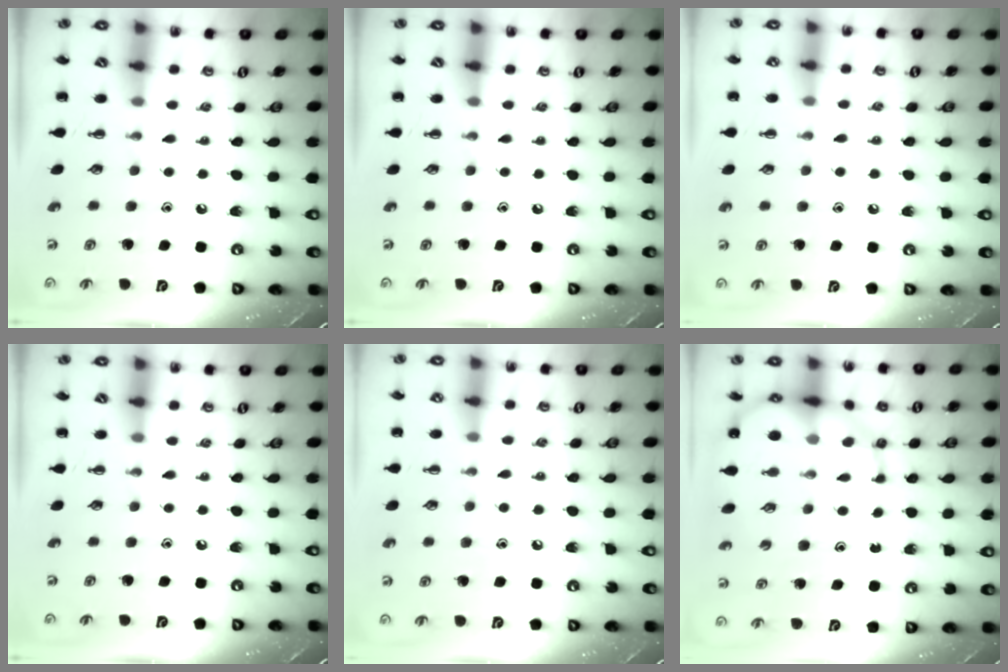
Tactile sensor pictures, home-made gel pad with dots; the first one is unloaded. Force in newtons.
{"total": 0.0}
{"total": 5.6, "press": 5.3, "slide": 1.9}
{"total": 0.0}
{"total": 6.3, "press": 6.1, "slide": 1.8}
{"total": 13.6, "press": 13.1, "slide": 3.5}